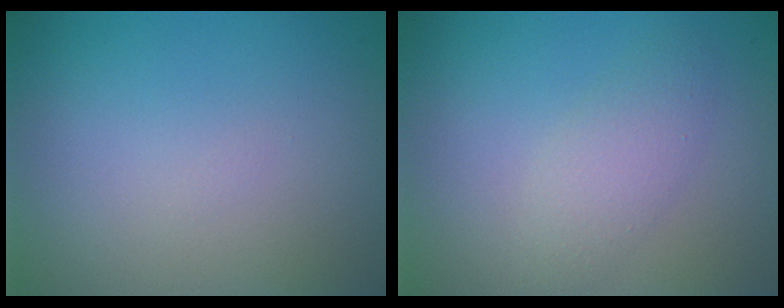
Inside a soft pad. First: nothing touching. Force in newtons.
{"total": 2.2, "press": 2.2, "slide": 0.2}